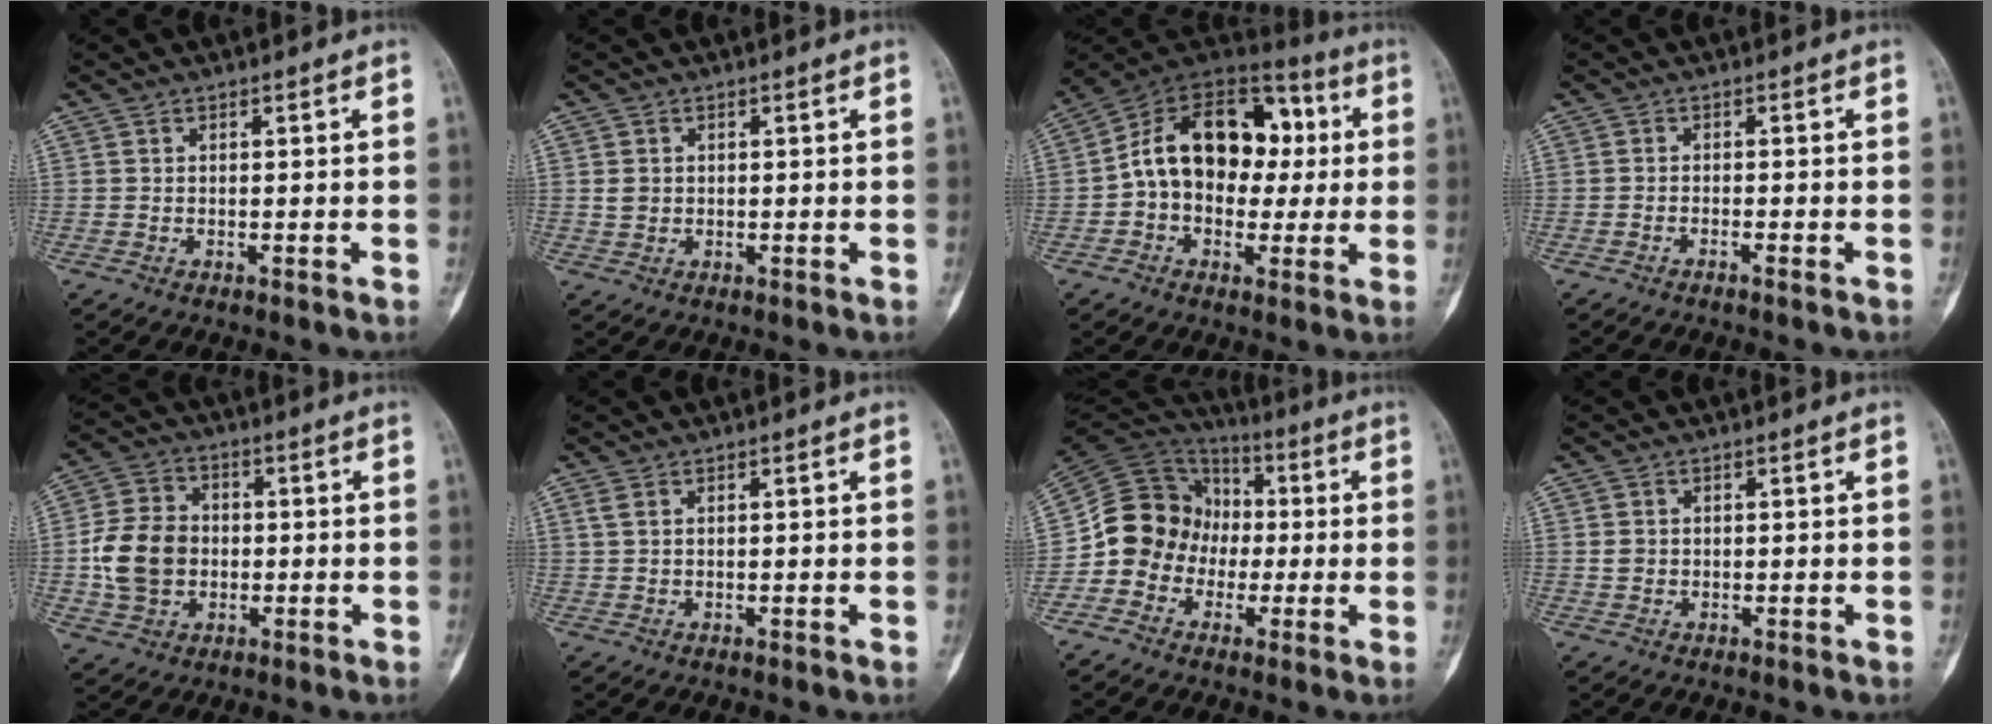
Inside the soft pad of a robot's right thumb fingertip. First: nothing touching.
{"total": 1.7, "force": [0.3, 1.5, 0.7], "torque": [-0.007, 0.001, 0.010]}
{"total": 19.7, "force": [1.5, 13.7, 14.0], "torque": [-0.184, 0.048, 0.017]}
{"total": 1.1, "force": [-0.9, -0.1, 0.6], "torque": [-0.015, 0.010, -0.014]}
{"total": 11.4, "force": [-1.0, 9.2, 6.6], "torque": [-0.106, 0.015, -0.019]}
{"total": 1.5, "force": [0.9, 0.7, 0.9], "torque": [-0.020, 0.006, 0.025]}
{"total": 14.1, "force": [-2.5, 12.8, 5.4], "torque": [-0.069, 0.057, -0.053]}
{"total": 1.4, "force": [0.2, 1.2, 0.5], "torque": [-0.004, 0.002, 0.006]}